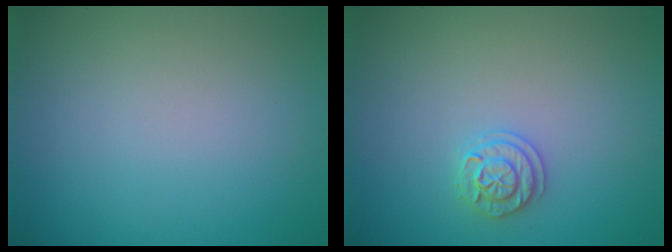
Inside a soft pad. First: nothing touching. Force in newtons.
{"total": 1.8, "press": 1.8, "slide": 0.5}